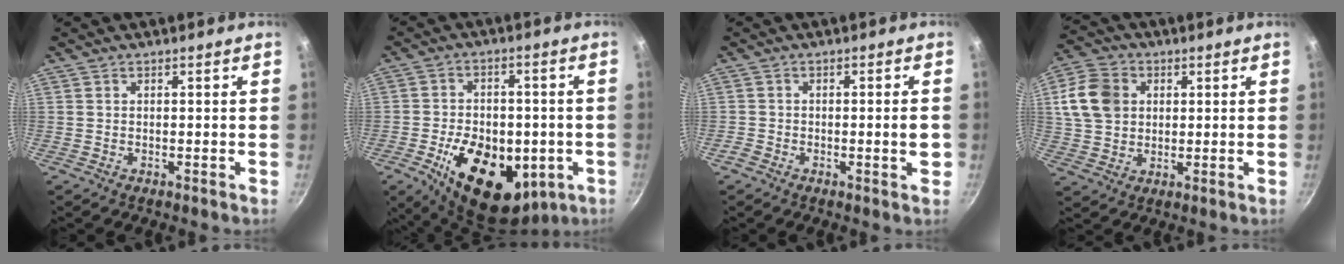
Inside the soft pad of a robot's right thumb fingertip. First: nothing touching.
{"total": 20.3, "force": [-5.9, 12.8, 14.5], "torque": [-0.206, 0.007, -0.075]}
{"total": 3.6, "force": [-1.1, 1.0, 3.3], "torque": [-0.046, 0.009, -0.019]}
{"total": 11.8, "force": [2.7, 9.5, 6.4], "torque": [-0.111, 0.006, 0.041]}